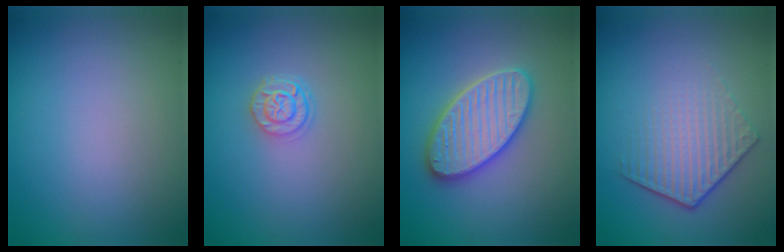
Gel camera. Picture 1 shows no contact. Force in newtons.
{"total": 2.3, "press": 1.9, "slide": 1.4}
{"total": 5.6, "press": 5.5, "slide": 0.6}
{"total": 4.3, "press": 3.0, "slide": 3.1}